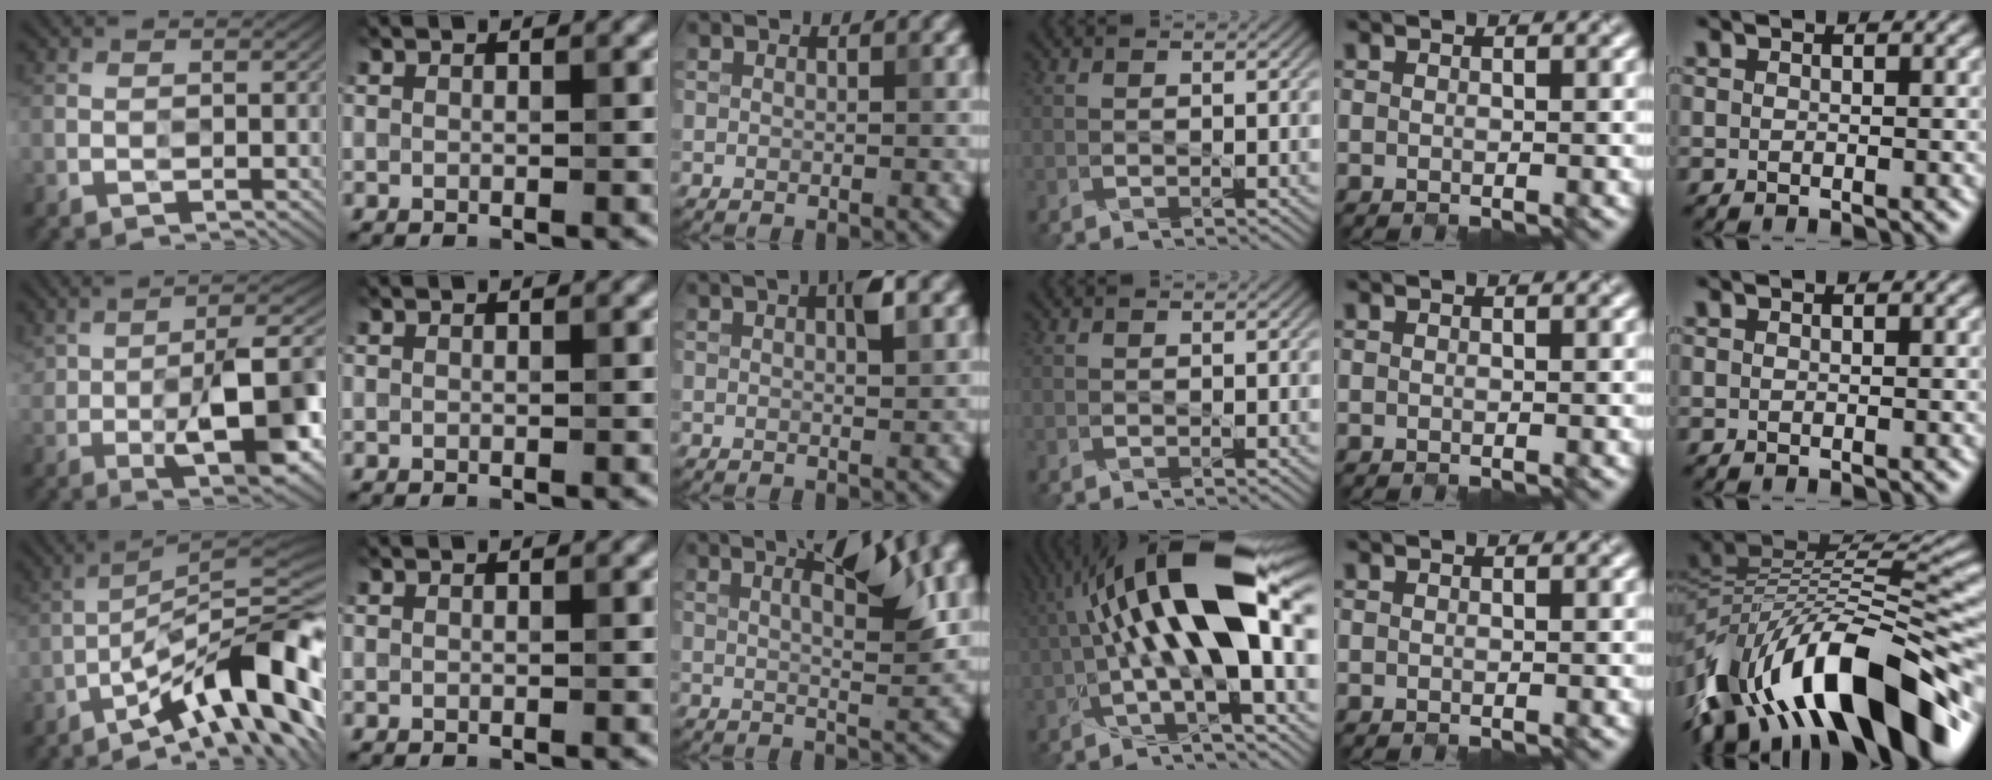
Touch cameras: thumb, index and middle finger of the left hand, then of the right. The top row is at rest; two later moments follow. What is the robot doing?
{"motion": "open", "object": "hinged tin"}